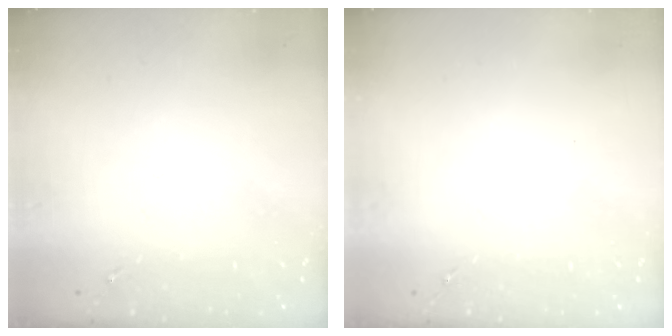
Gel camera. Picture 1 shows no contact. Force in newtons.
{"total": 0.0}